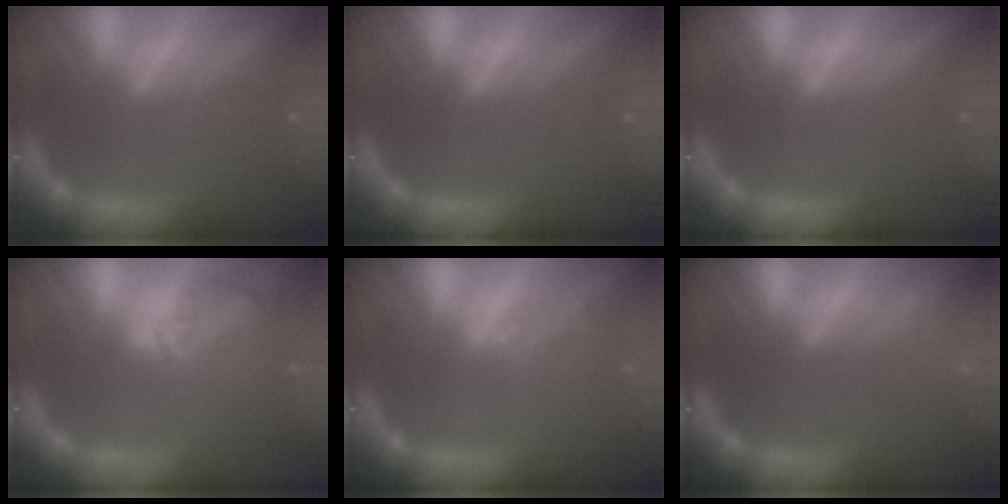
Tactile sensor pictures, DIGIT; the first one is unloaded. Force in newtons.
{"total": 0.0}
{"total": 0.0}
{"total": 4.5}
{"total": 2.0}
{"total": 4.0}